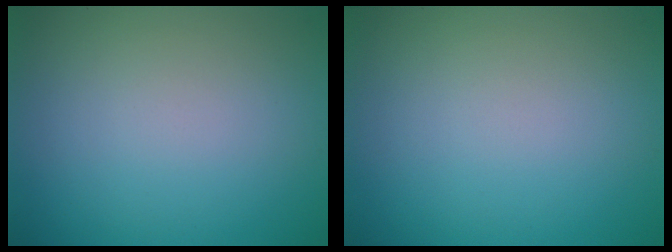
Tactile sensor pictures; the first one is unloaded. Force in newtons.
{"total": 0.0}